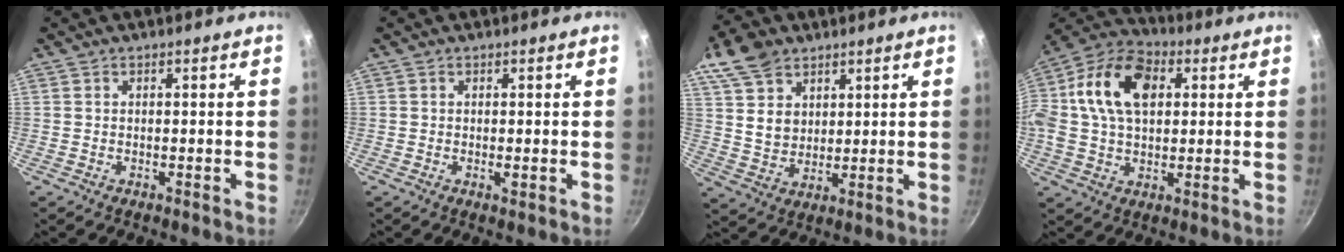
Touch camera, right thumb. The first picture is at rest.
{"total": 0.8, "force": [-0.1, 0.3, 0.7], "torque": [-0.012, -0.002, -0.001]}
{"total": 11.8, "force": [6.6, 8.2, 5.3], "torque": [-0.073, -0.020, 0.127]}
{"total": 17.0, "force": [3.7, 11.4, 12.2], "torque": [-0.208, 0.022, 0.045]}